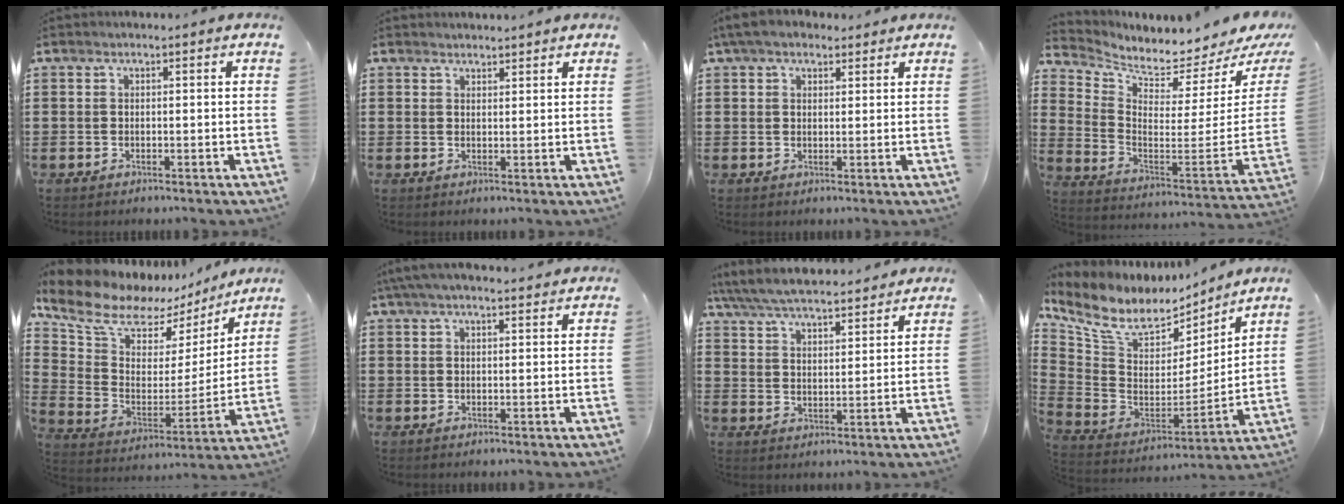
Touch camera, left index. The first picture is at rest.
{"total": 1.6, "force": [1.5, 0.4, -0.3], "torque": [0.003, 0.001, 0.030]}
{"total": 4.3, "force": [3.4, 2.2, 1.4], "torque": [-0.041, 0.004, 0.064]}
{"total": 3.2, "force": [3.1, 0.2, 0.6], "torque": [-0.033, -0.064, 0.044]}
{"total": 9.9, "force": [7.8, 4.9, 3.6], "torque": [-0.107, -0.047, 0.138]}
{"total": 3.5, "force": [2.9, 0.7, 1.7], "torque": [-0.041, 0.000, 0.055]}
{"total": 6.0, "force": [5.8, 0.8, 1.3], "torque": [-0.051, -0.030, 0.101]}
{"total": 8.7, "force": [5.8, 4.6, 4.5], "torque": [-0.122, -0.038, 0.104]}